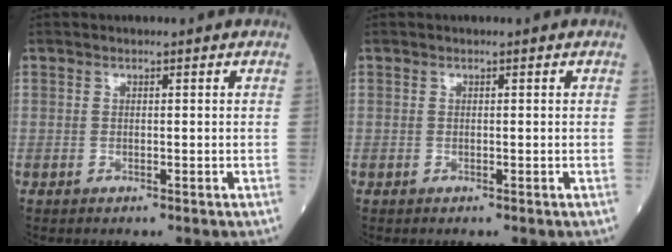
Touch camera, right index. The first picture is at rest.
{"total": 0.0}